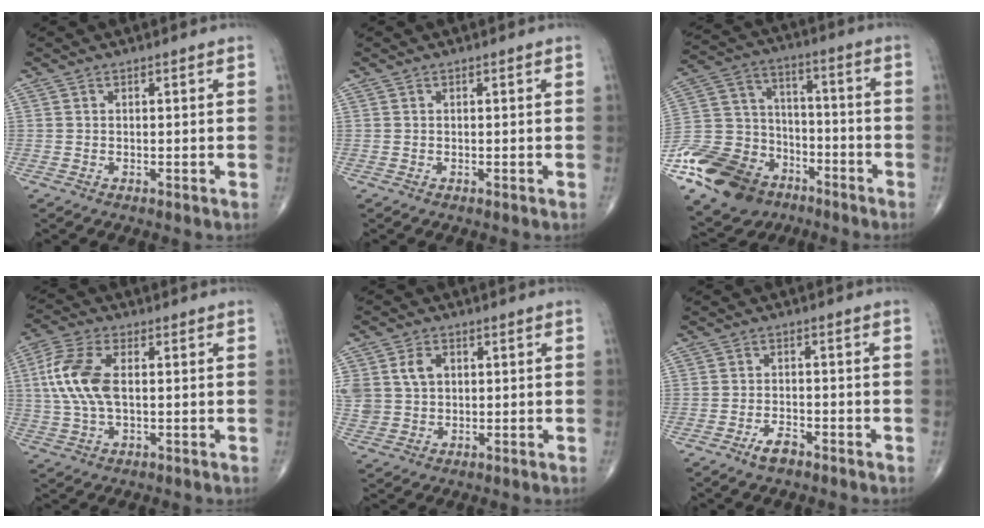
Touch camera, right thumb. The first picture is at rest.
{"total": 0.0}
{"total": 21.3, "force": [-12.6, 14.3, 9.5], "torque": [-0.172, 0.071, -0.219]}
{"total": 10.9, "force": [1.2, 5.7, 9.3], "torque": [-0.212, 0.011, 0.021]}
{"total": 10.0, "force": [2.3, 7.9, 5.6], "torque": [-0.124, 0.003, 0.053]}
{"total": 3.4, "force": [-2.4, 1.4, 1.9], "torque": [-0.036, 0.012, -0.043]}